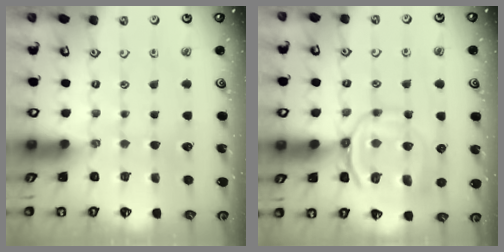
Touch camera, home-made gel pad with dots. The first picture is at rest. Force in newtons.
{"total": 11.4, "press": 11.3, "slide": 1.1}